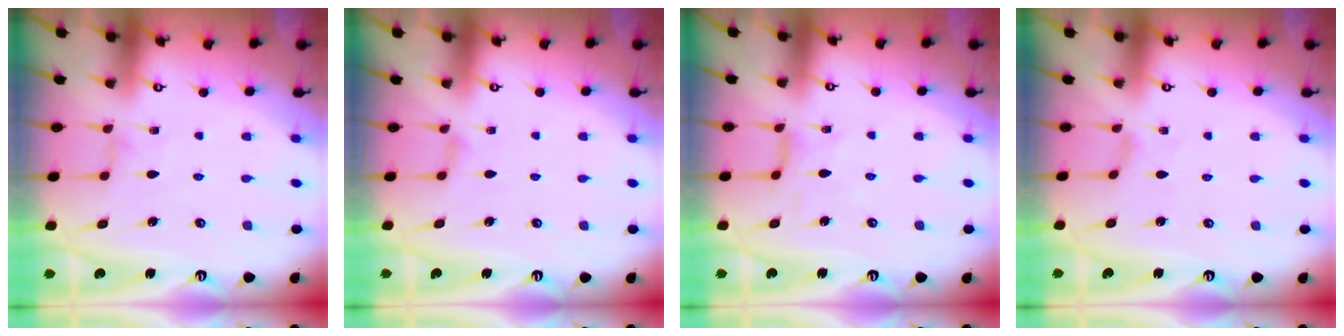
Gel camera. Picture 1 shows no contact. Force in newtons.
{"total": 2.6, "press": 2.6, "slide": 0.4}
{"total": 1.2, "press": 1.1, "slide": 0.4}
{"total": 0.0}